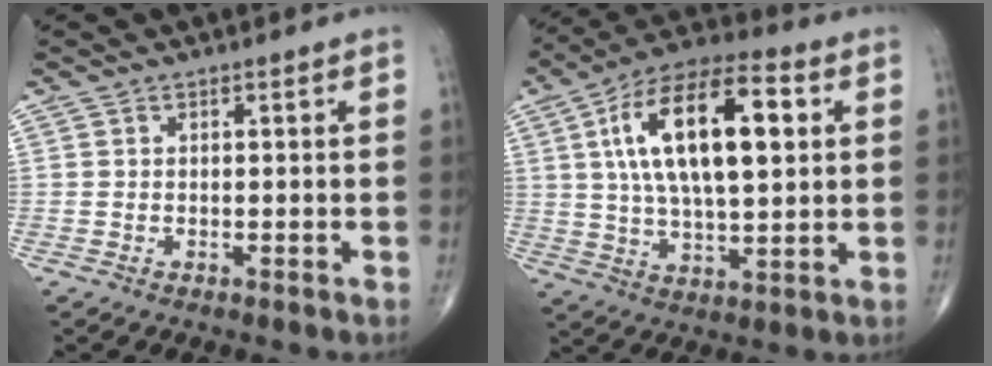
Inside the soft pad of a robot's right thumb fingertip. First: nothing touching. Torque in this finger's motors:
{"motor_torque": [-0.28, 1.57, 0.42, 0.03, 0.54]}